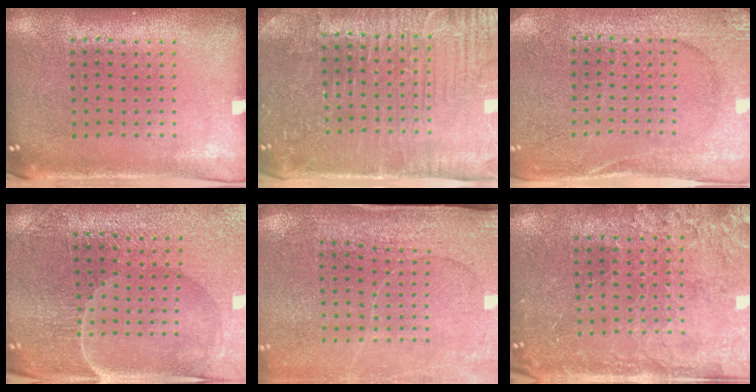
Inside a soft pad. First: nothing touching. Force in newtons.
{"total": 4.7, "press": 4.5, "slide": 1.6}
{"total": 2.7, "press": 2.6, "slide": 0.4}
{"total": 3.6, "press": 3.6, "slide": 0.2}
{"total": 2.9, "press": 2.8, "slide": 0.7}
{"total": 3.4, "press": 3.2, "slide": 1.3}